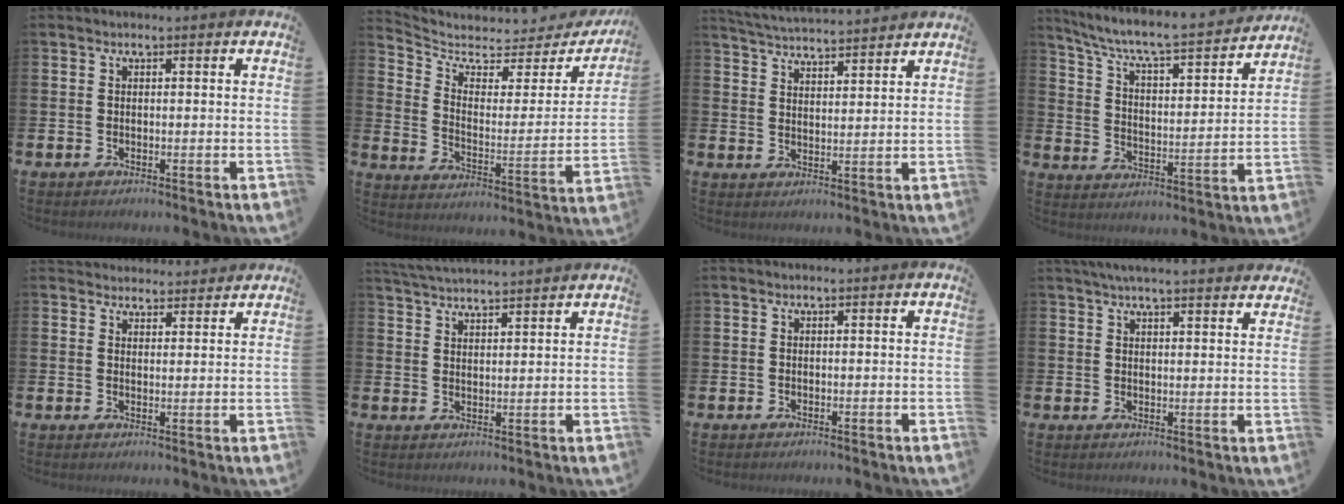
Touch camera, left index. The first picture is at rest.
{"total": 4.9, "force": [4.1, 2.2, 1.4], "torque": [-0.053, -0.039, 0.062]}
{"total": 4.6, "force": [4.6, 0.0, 0.2], "torque": [-0.021, -0.030, 0.081]}
{"total": 6.7, "force": [6.2, 0.5, 2.6], "torque": [-0.082, -0.050, 0.099]}
{"total": 3.3, "force": [3.2, 0.8, -0.3], "torque": [0.011, -0.020, 0.057]}
{"total": 4.1, "force": [4.1, -0.2, 0.2], "torque": [-0.022, -0.022, 0.076]}
{"total": 0.0}
{"total": 4.4, "force": [4.3, -0.2, 1.1], "torque": [-0.029, -0.013, 0.077]}